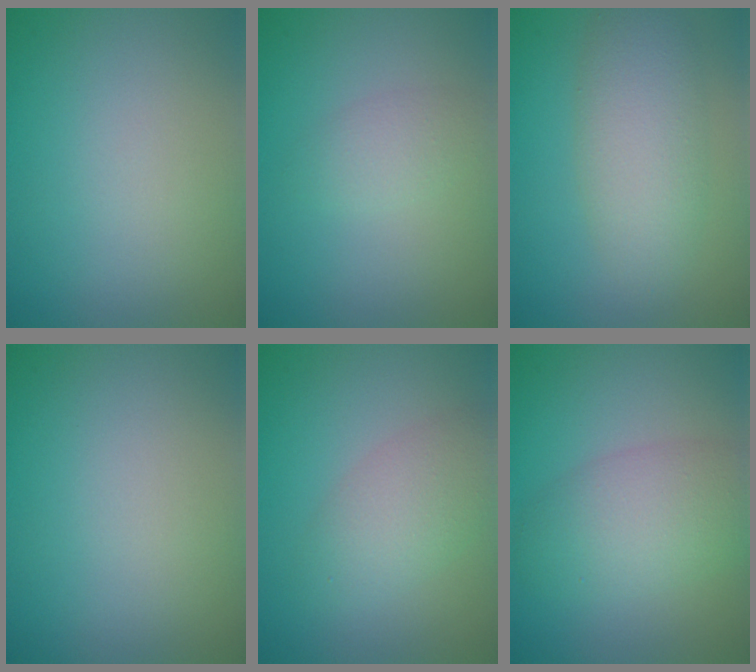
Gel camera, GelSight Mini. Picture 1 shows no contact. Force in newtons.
{"total": 2.3, "press": 2.3, "slide": 0.0}
{"total": 5.1, "press": 5.1, "slide": 0.1}
{"total": 0.0}
{"total": 2.7, "press": 2.7, "slide": 0.2}
{"total": 5.1, "press": 5.1, "slide": 0.1}